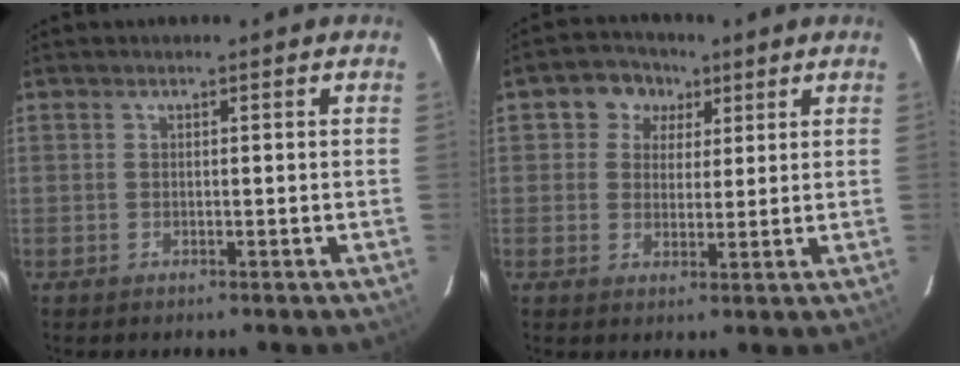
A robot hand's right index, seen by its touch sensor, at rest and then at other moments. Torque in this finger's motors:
{"motor_torque": [0.03, 0.01, 0.03, 0.03]}